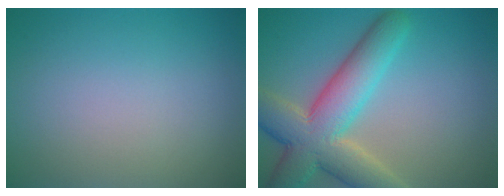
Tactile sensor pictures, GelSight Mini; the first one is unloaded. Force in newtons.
{"total": 9.1, "press": 9.0, "slide": 0.5}